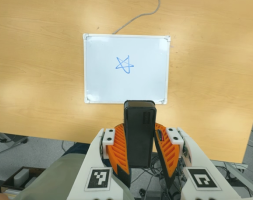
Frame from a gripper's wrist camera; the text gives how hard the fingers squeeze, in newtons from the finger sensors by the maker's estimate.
{"total": 9.5, "left": 7.8, "right": 11.3}